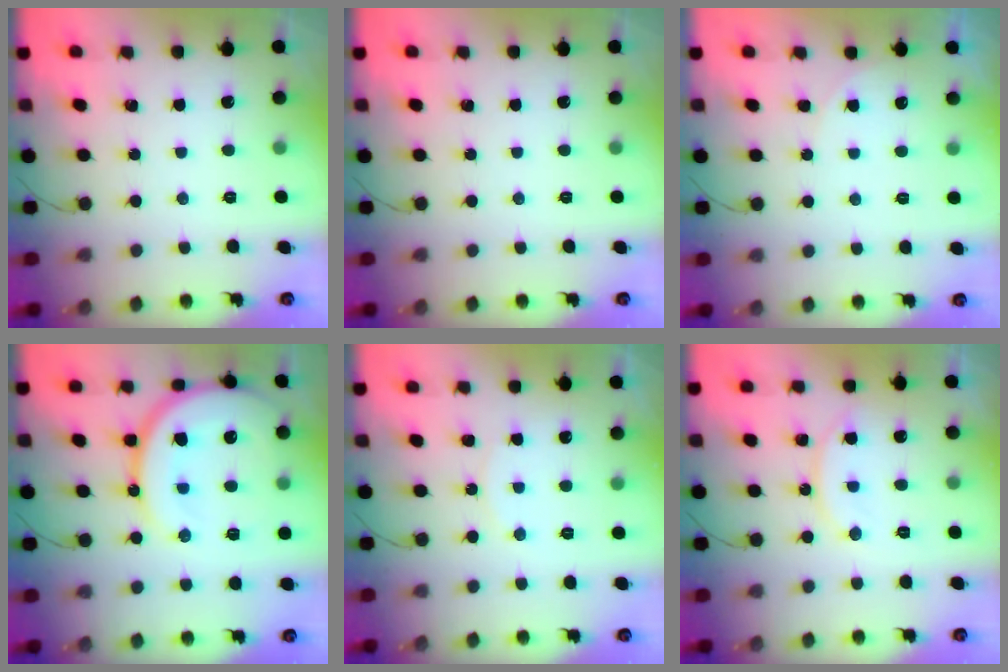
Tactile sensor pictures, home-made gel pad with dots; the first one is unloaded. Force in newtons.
{"total": 0.0}
{"total": 4.3, "press": 4.3, "slide": 0.1}
{"total": 17.4, "press": 17.3, "slide": 1.8}
{"total": 5.3, "press": 5.3, "slide": 0.5}
{"total": 10.7, "press": 10.7, "slide": 0.3}